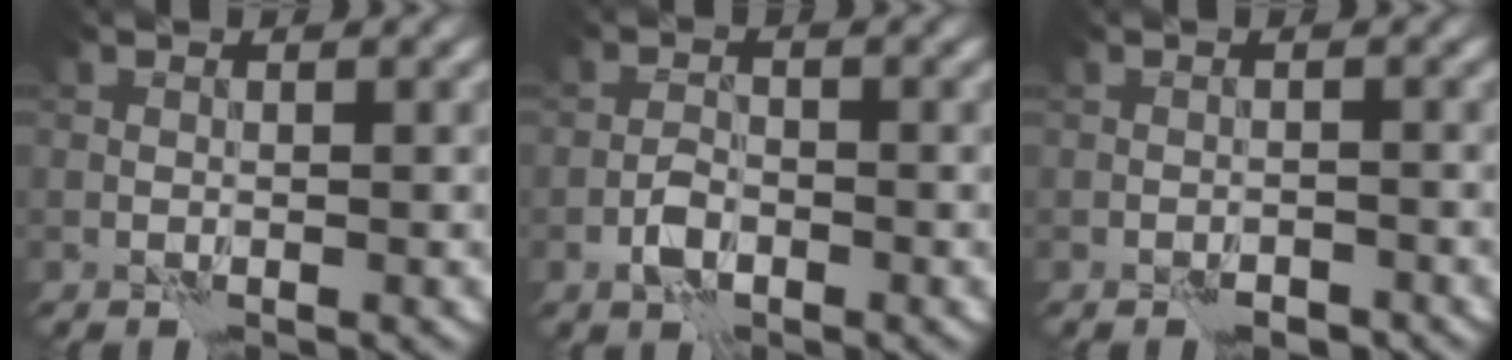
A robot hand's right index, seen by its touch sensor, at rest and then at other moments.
{"total": 2.3, "force": [-1.2, 1.3, 1.5], "torque": [-0.025, 0.006, -0.027]}
{"total": 1.7, "force": [-1.4, 0.7, 0.7], "torque": [-0.006, 0.004, -0.024]}